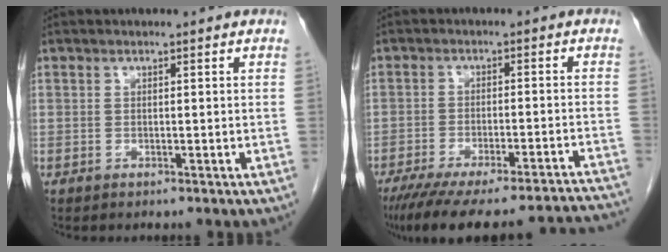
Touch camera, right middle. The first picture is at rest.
{"total": 24.6, "force": [-22.6, 1.6, 9.5], "torque": [-0.107, -0.024, -0.291]}